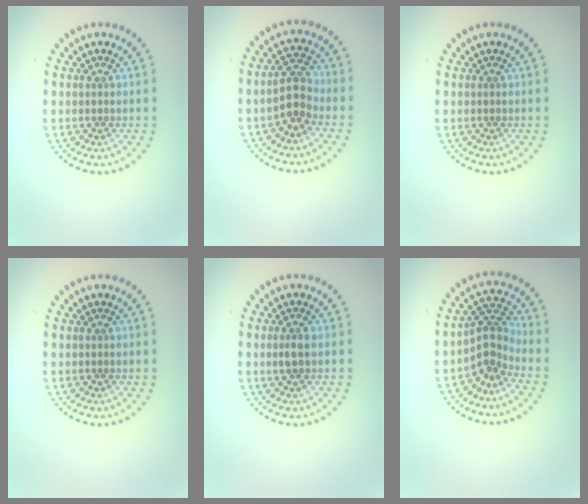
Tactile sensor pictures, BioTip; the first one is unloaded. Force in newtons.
{"total": 2.7, "press": 2.6, "slide": 0.9}
{"total": 0.0}
{"total": 0.0}
{"total": 1.5, "press": 1.5, "slide": 0.3}
{"total": 3.0, "press": 2.0, "slide": 2.2}